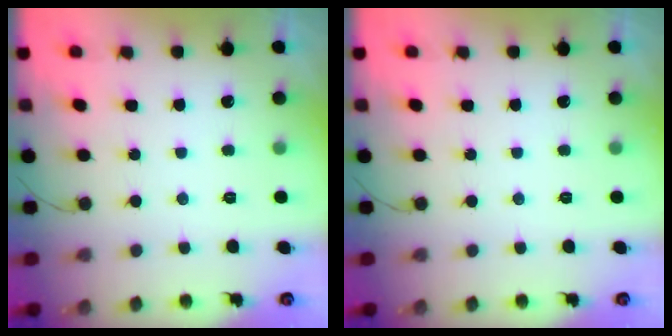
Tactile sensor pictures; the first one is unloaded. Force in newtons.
{"total": 0.0}